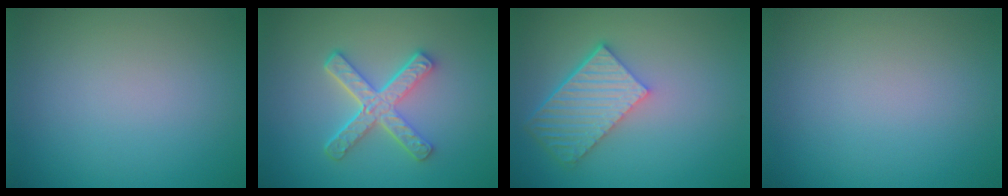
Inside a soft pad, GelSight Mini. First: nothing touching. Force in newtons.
{"total": 4.8, "press": 3.6, "slide": 3.2}
{"total": 5.7, "press": 4.1, "slide": 3.9}
{"total": 0.0}